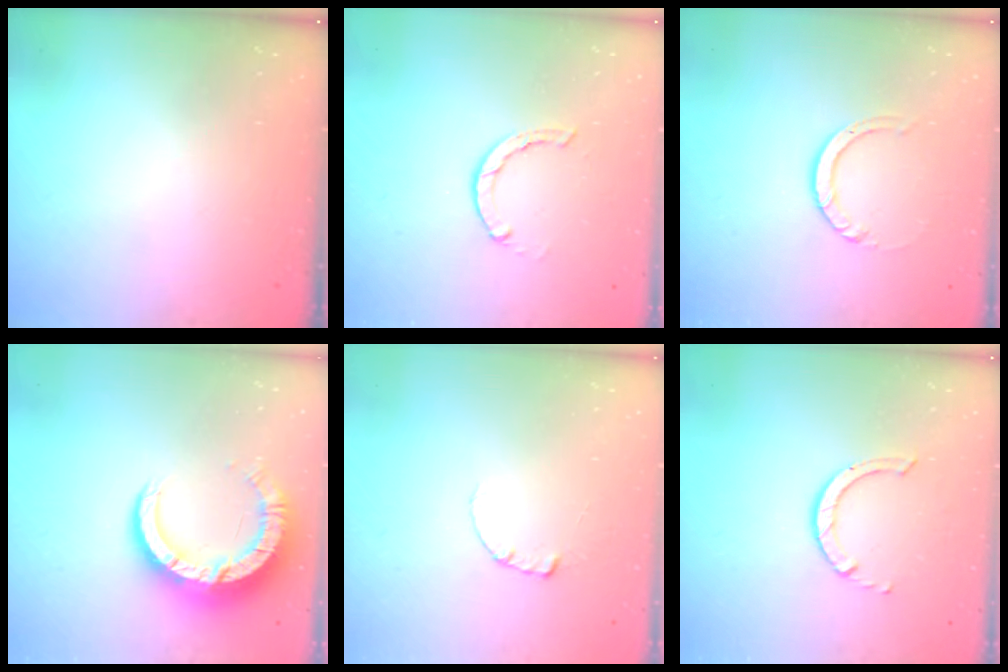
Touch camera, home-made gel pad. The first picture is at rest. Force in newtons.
{"total": 2.1, "press": 2.1, "slide": 0.3}
{"total": 3.2, "press": 3.2, "slide": 0.3}
{"total": 11.8, "press": 11.7, "slide": 1.3}
{"total": 0.6, "press": 0.5, "slide": 0.2}
{"total": 3.5, "press": 3.5, "slide": 0.5}